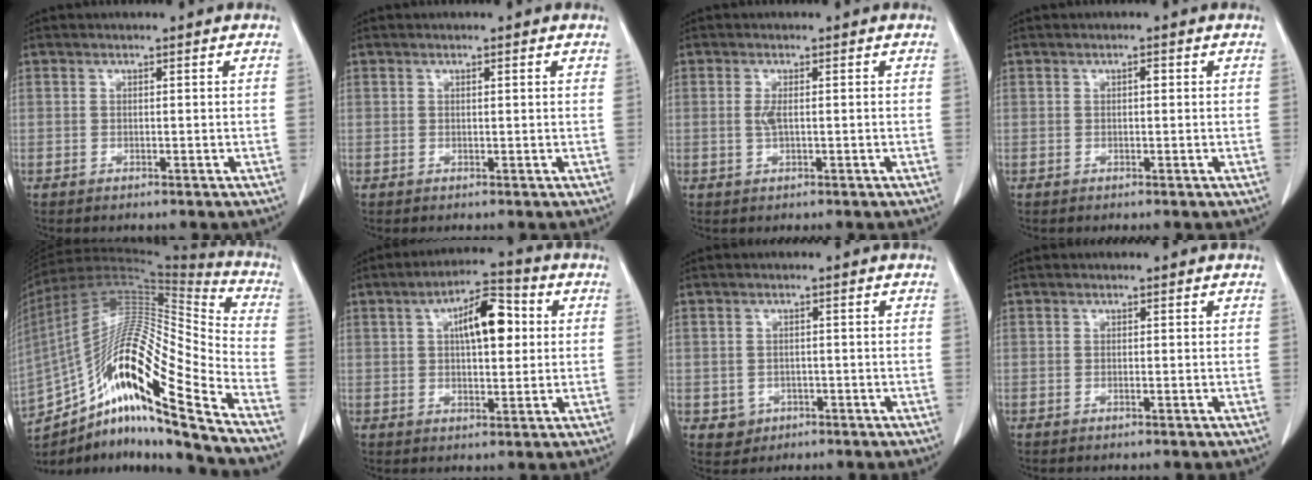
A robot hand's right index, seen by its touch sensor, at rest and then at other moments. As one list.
[{"total": 0.7, "force": [0.4, 0.1, 0.6], "torque": [-0.012, 0.002, 0.003]}, {"total": 1.7, "force": [0.0, 0.5, 1.6], "torque": [-0.037, -0.001, 0.001]}, {"total": 0.7, "force": [0.1, 0.3, 0.6], "torque": [-0.009, 0.003, -0.001]}, {"total": 25.6, "force": [-15.6, 2.6, 20.1], "torque": [-0.374, 0.009, -0.283]}, {"total": 9.2, "force": [2.2, 3.4, 8.3], "torque": [-0.135, 0.024, 0.031]}, {"total": 3.0, "force": [-0.9, 2.9, 0.4], "torque": [0.003, 0.009, -0.005]}, {"total": 0.0}]